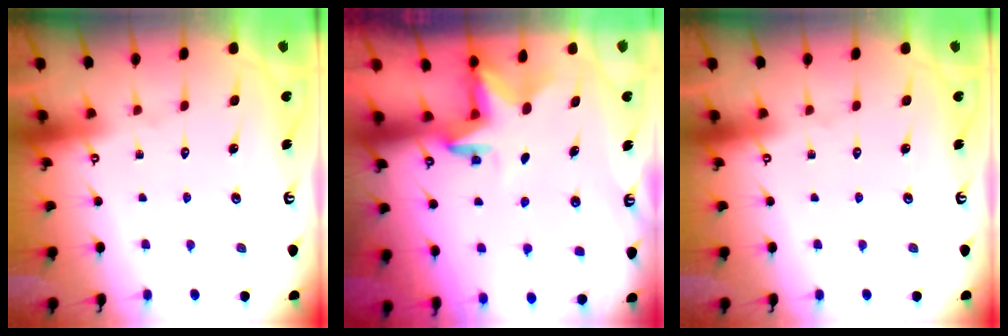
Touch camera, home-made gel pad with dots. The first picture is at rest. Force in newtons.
{"total": 2.9, "press": 2.9, "slide": 0.2}
{"total": 0.0}